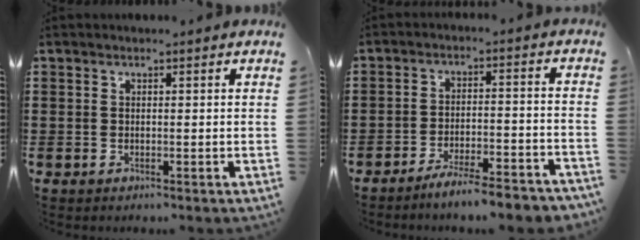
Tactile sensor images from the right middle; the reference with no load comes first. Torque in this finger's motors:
{"motor_torque": [1.41, -0.73, 0.18, 0.13]}